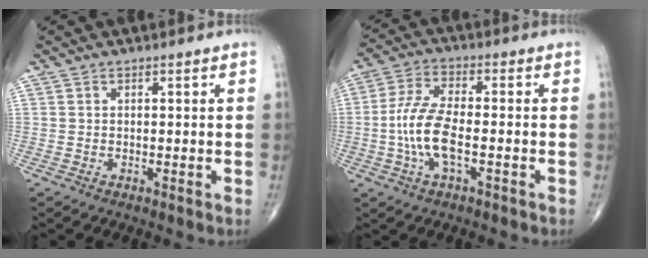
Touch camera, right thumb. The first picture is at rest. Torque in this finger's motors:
{"motor_torque": [2.58, 2.42, 1.11, 0.15, 0.31]}